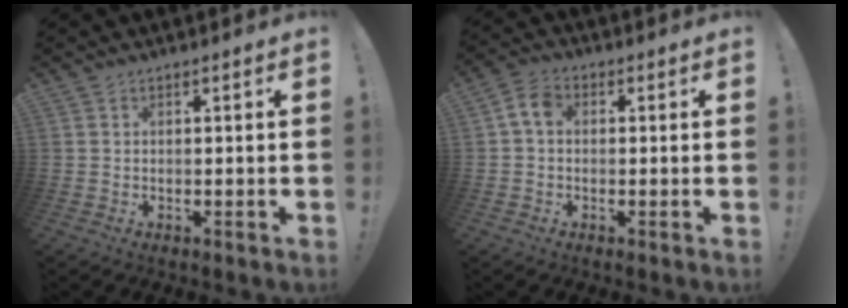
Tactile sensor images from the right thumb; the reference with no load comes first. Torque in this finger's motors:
{"motor_torque": [0.54, 0.45, 0.50, -0.17, -0.01]}